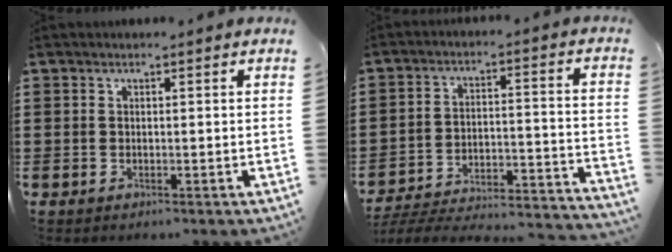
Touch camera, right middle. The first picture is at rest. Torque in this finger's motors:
{"motor_torque": [1.13, -1.01, 0.65, 0.15]}